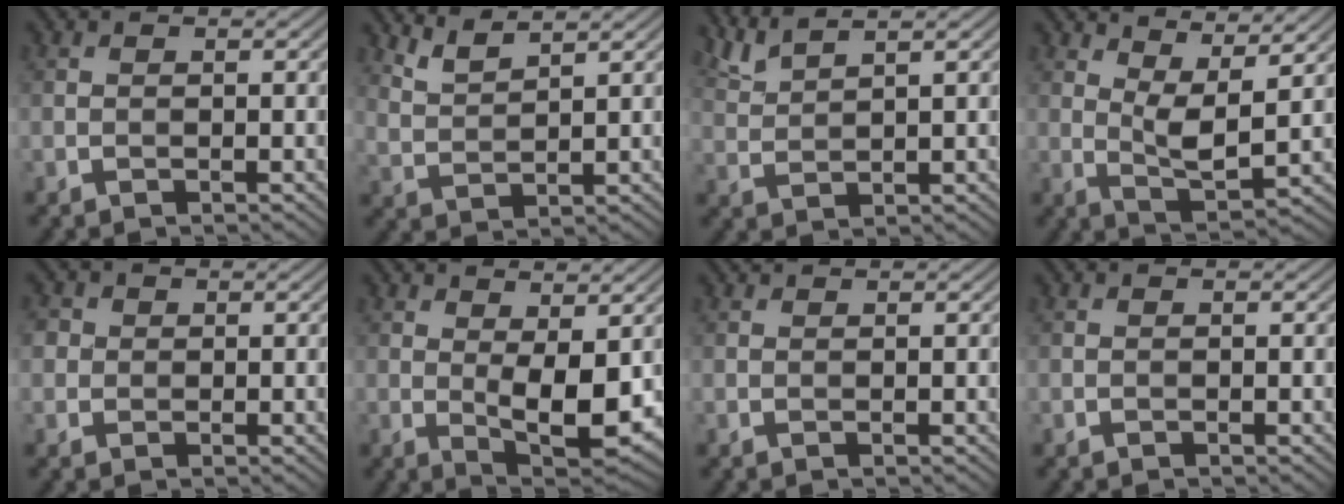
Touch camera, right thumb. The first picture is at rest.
{"total": 4.0, "force": [3.4, 0.8, 2.0], "torque": [-0.043, -0.001, 0.078]}
{"total": 4.2, "force": [3.4, 0.6, 2.3], "torque": [-0.051, 0.011, 0.075]}
{"total": 6.2, "force": [3.8, 1.7, 4.5], "torque": [-0.088, -0.007, 0.073]}
{"total": 2.5, "force": [0.7, 2.3, 0.8], "torque": [-0.028, 0.001, 0.009]}
{"total": 6.5, "force": [1.0, 2.4, 5.9], "torque": [-0.106, -0.007, 0.023]}
{"total": 0.6, "force": [0.6, 0.0, 0.1], "torque": [-0.005, 0.003, 0.012]}
{"total": 0.0}